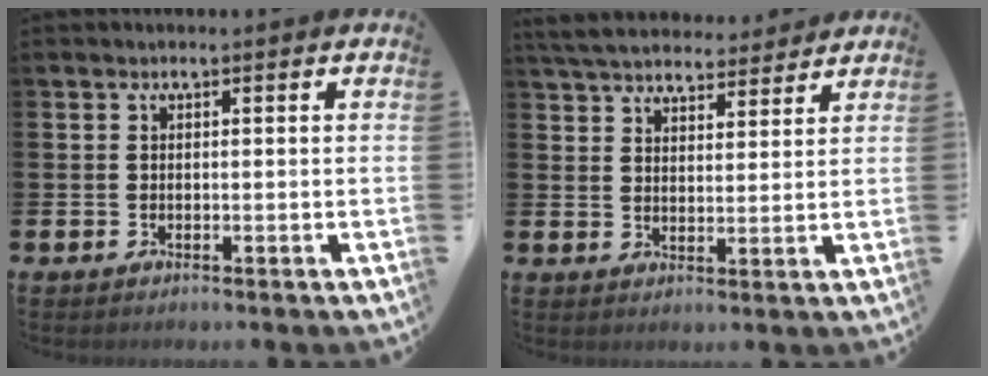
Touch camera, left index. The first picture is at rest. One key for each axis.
{"total": 5.6, "fx": 5.5, "fy": 1.2, "fz": 0.6, "tx": -0.029, "ty": -0.034, "tz": 0.097}